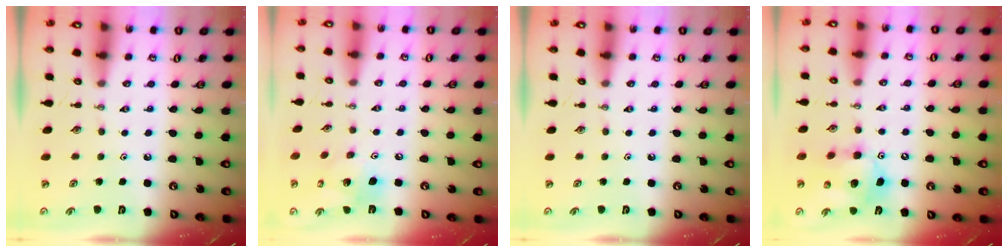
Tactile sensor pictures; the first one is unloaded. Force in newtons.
{"total": 15.1, "press": 14.8, "slide": 2.8}
{"total": 0.0}
{"total": 12.9, "press": 12.6, "slide": 2.9}